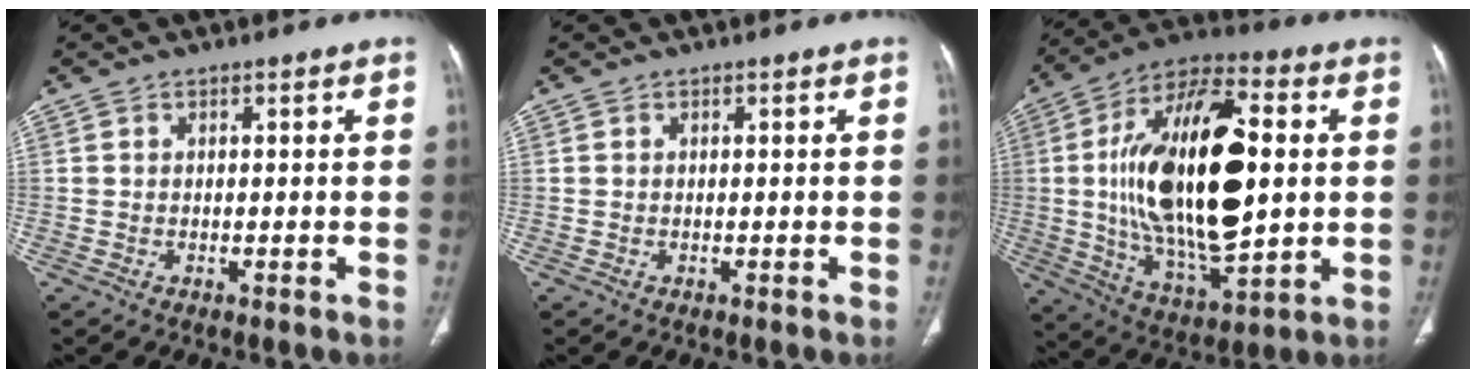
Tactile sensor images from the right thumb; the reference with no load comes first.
{"total": 0.0}
{"total": 27.4, "force": [2.2, 12.1, 24.5], "torque": [-0.431, -0.004, 0.037]}